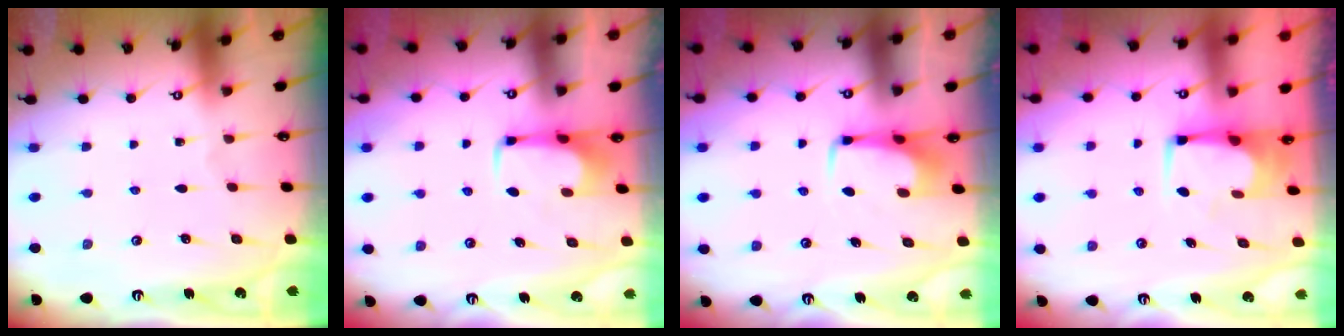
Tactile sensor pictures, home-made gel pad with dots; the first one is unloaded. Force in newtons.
{"total": 1.7, "press": 1.6, "slide": 0.4}
{"total": 2.9, "press": 2.9, "slide": 0.4}
{"total": 6.1, "press": 6.0, "slide": 0.6}